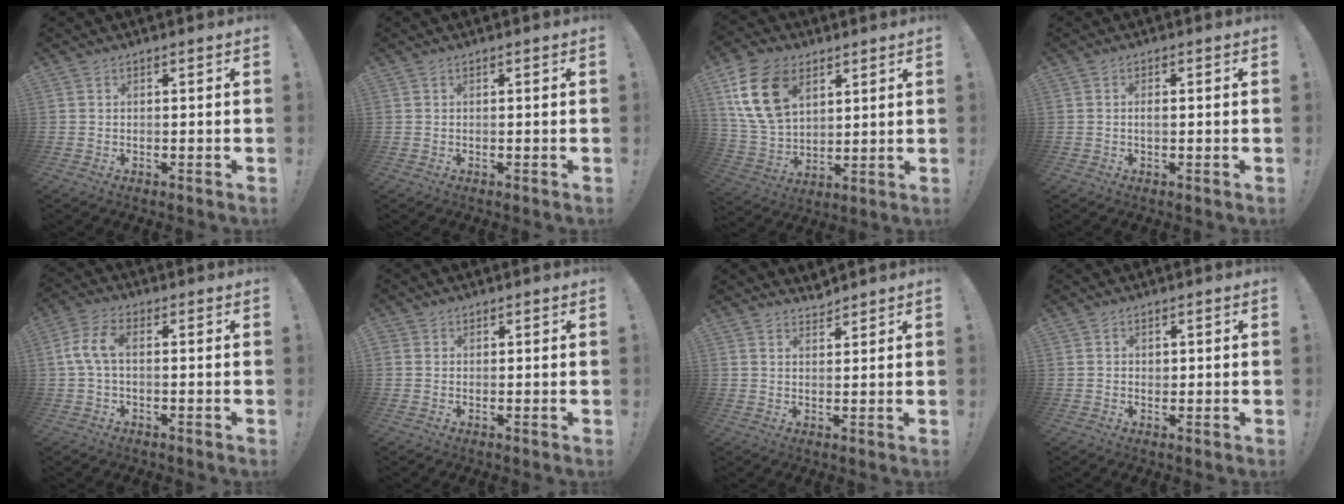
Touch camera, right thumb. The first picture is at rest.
{"total": 0.0}
{"total": 17.4, "force": [7.8, 11.7, 10.3], "torque": [-0.201, -0.025, 0.150]}
{"total": 1.1, "force": [-0.1, 0.4, 1.0], "torque": [-0.011, -0.003, -0.003]}
{"total": 6.7, "force": [0.2, 3.4, 5.8], "torque": [-0.126, 0.006, 0.004]}
{"total": 1.1, "force": [0.5, 1.0, 0.2], "torque": [-0.010, 0.005, 0.010]}
{"total": 2.6, "force": [2.5, 0.7, 0.1], "torque": [0.011, -0.022, 0.045]}
{"total": 1.0, "force": [0.4, 0.9, 0.2], "torque": [0.004, -0.001, 0.004]}